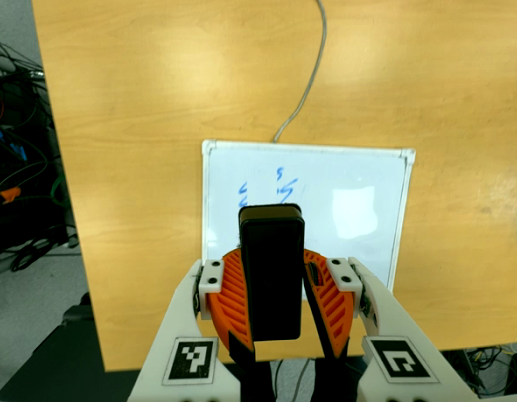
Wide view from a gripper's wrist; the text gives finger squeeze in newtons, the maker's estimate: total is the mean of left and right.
{"total": 7.5, "left": 8.1, "right": 6.9}